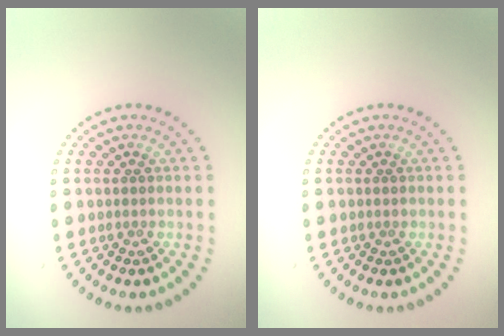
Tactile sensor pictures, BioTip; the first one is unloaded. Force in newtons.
{"total": 0.0}